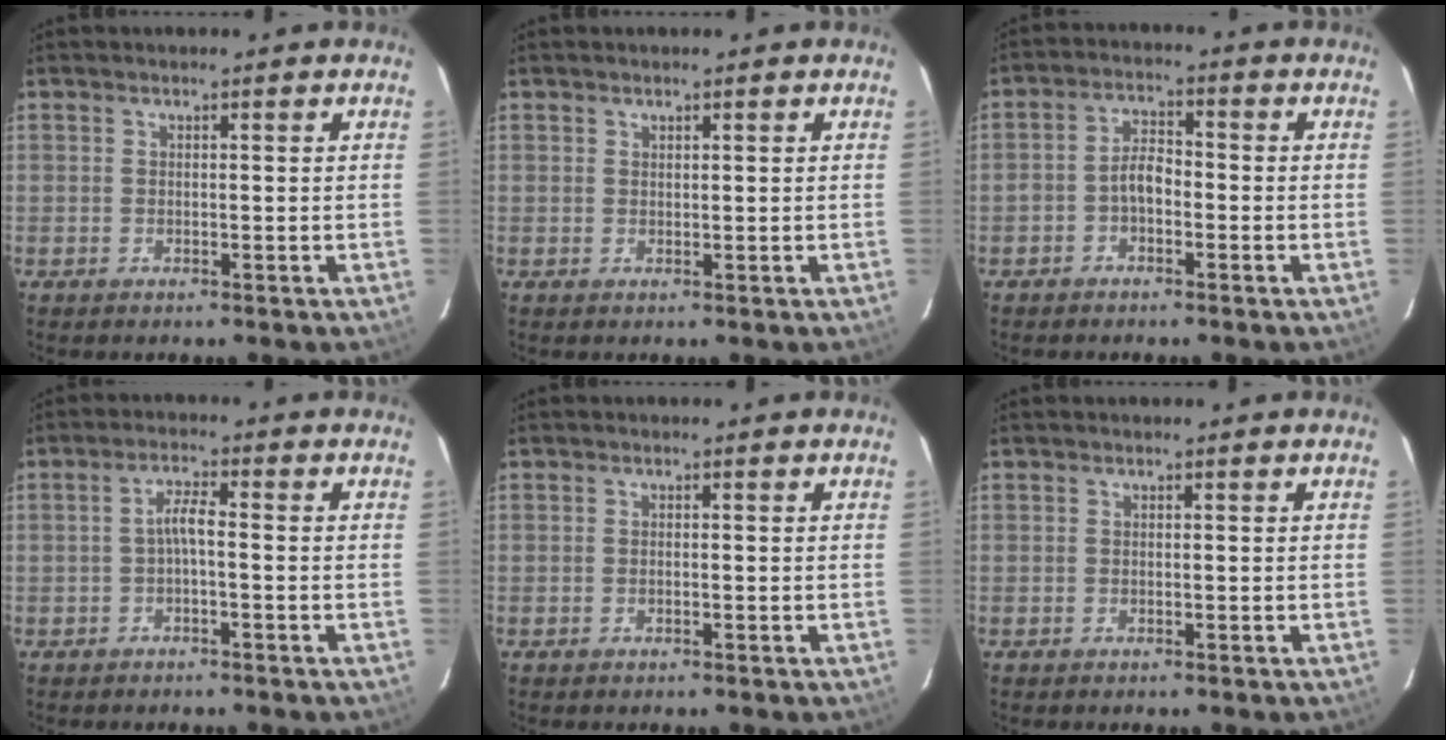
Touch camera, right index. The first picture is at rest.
{"total": 0.6, "force": [0.5, 0.3, 0.0], "torque": [-0.001, 0.001, 0.010]}
{"total": 3.7, "force": [-1.7, 2.0, 2.7], "torque": [-0.054, 0.013, -0.033]}
{"total": 2.7, "force": [-0.9, 0.3, 2.5], "torque": [-0.052, 0.007, -0.016]}
{"total": 0.6, "force": [-0.3, 0.5, 0.3], "torque": [-0.006, 0.000, -0.004]}
{"total": 0.0}